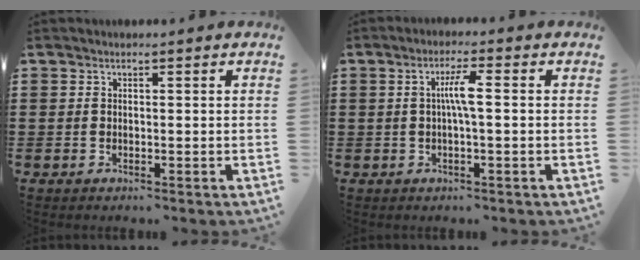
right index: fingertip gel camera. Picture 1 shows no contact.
{"total": 3.8, "force": [0.0, 0.3, 3.7], "torque": [-0.071, -0.001, -0.003]}